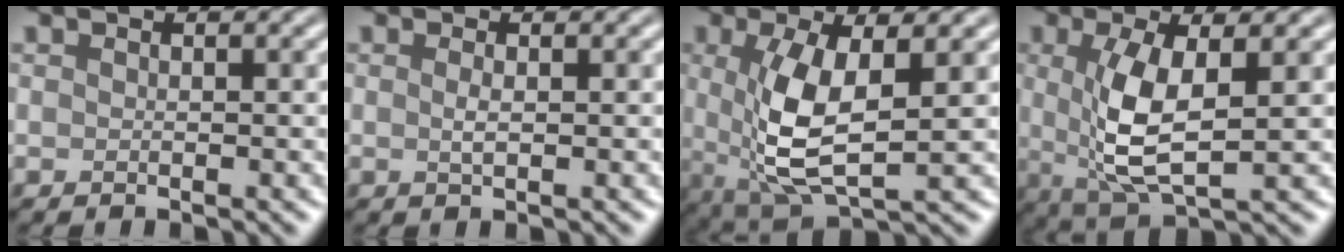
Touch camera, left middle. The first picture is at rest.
{"total": 0.9, "force": [0.1, 0.3, 0.9], "torque": [-0.020, 0.001, 0.002]}
{"total": 7.0, "force": [0.5, 2.6, 6.5], "torque": [-0.144, -0.012, 0.014]}
{"total": 6.1, "force": [0.6, 2.2, 5.7], "torque": [-0.129, -0.009, 0.015]}